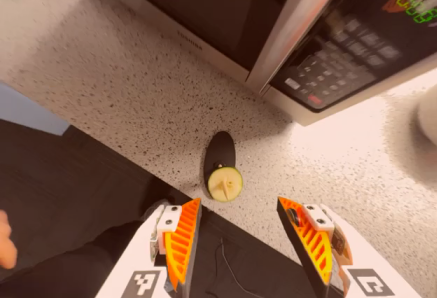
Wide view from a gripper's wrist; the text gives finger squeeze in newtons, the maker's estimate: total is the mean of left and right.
{"total": 0.0}